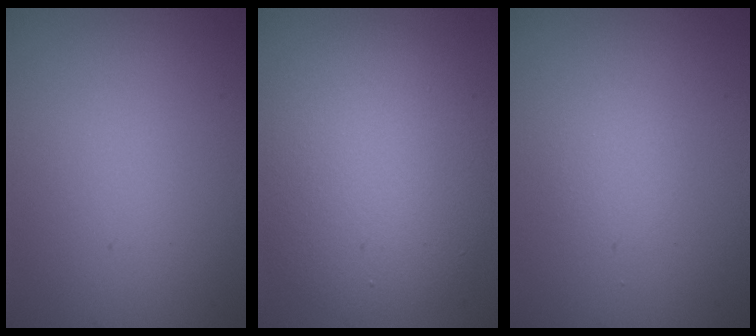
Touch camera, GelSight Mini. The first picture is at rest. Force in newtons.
{"total": 8.5, "press": 8.4, "slide": 0.9}
{"total": 1.2, "press": 1.2, "slide": 0.1}